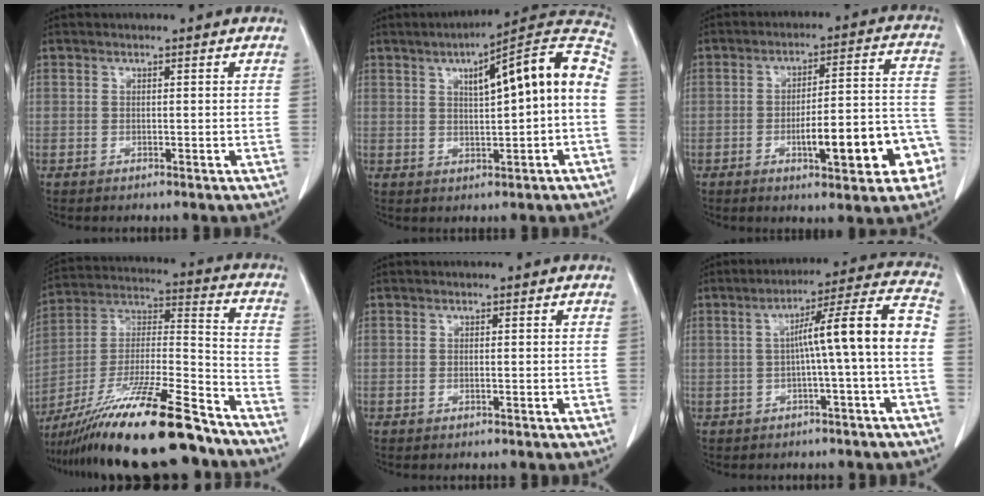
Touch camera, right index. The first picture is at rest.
{"total": 14.3, "force": [1.9, 2.0, 14.0], "torque": [-0.193, 0.041, 0.024]}
{"total": 13.9, "force": [-5.1, 3.1, 12.5], "torque": [-0.168, 0.030, -0.065]}
{"total": 25.0, "force": [-19.6, 2.4, 15.3], "torque": [-0.263, -0.020, -0.338]}
{"total": 0.0}
{"total": 10.2, "force": [-1.0, -0.9, 10.2], "torque": [-0.149, 0.029, -0.014]}